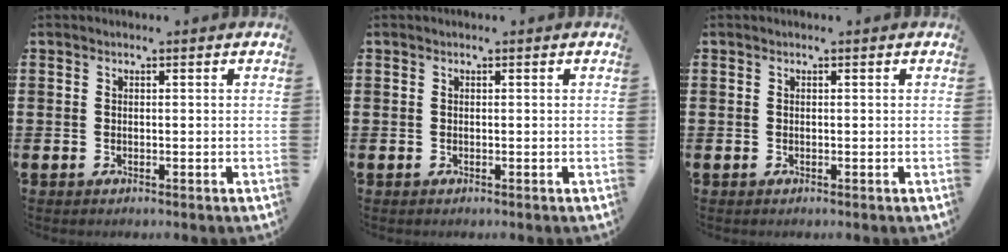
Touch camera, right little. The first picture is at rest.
{"total": 0.0}
{"total": 0.0}